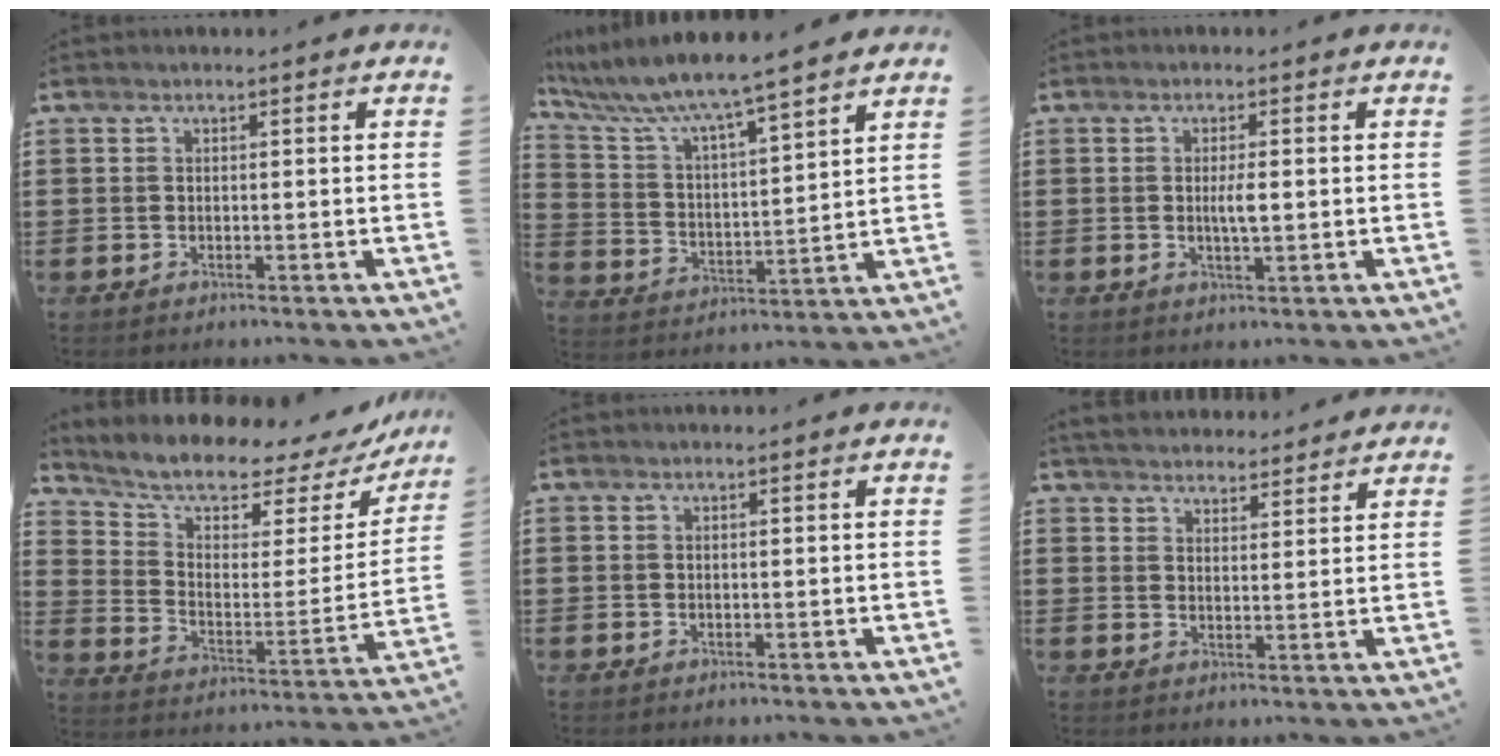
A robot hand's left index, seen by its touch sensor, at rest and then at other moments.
{"total": 6.4, "force": [5.9, -0.1, 2.6], "torque": [-0.080, -0.041, 0.092]}
{"total": 2.8, "force": [0.1, 0.6, 2.7], "torque": [-0.051, -0.003, 0.001]}
{"total": 6.5, "force": [5.4, 2.5, 2.7], "torque": [-0.067, -0.046, 0.088]}
{"total": 0.0}
{"total": 3.8, "force": [3.7, 0.9, -0.1], "torque": [-0.013, -0.013, 0.068]}